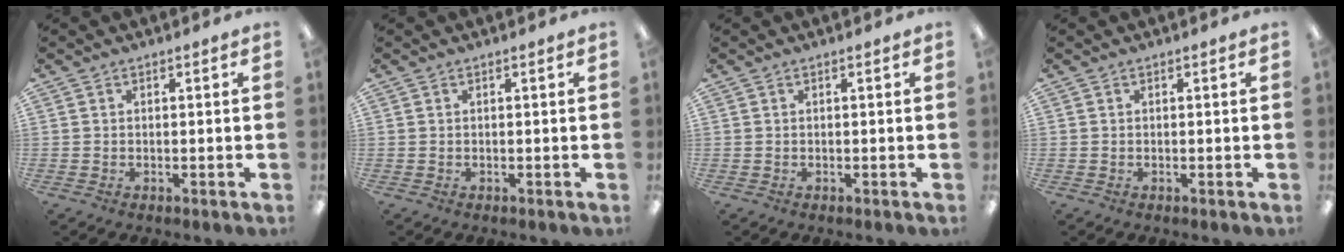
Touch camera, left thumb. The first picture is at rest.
{"total": 0.0}
{"total": 0.0}
{"total": 0.0}